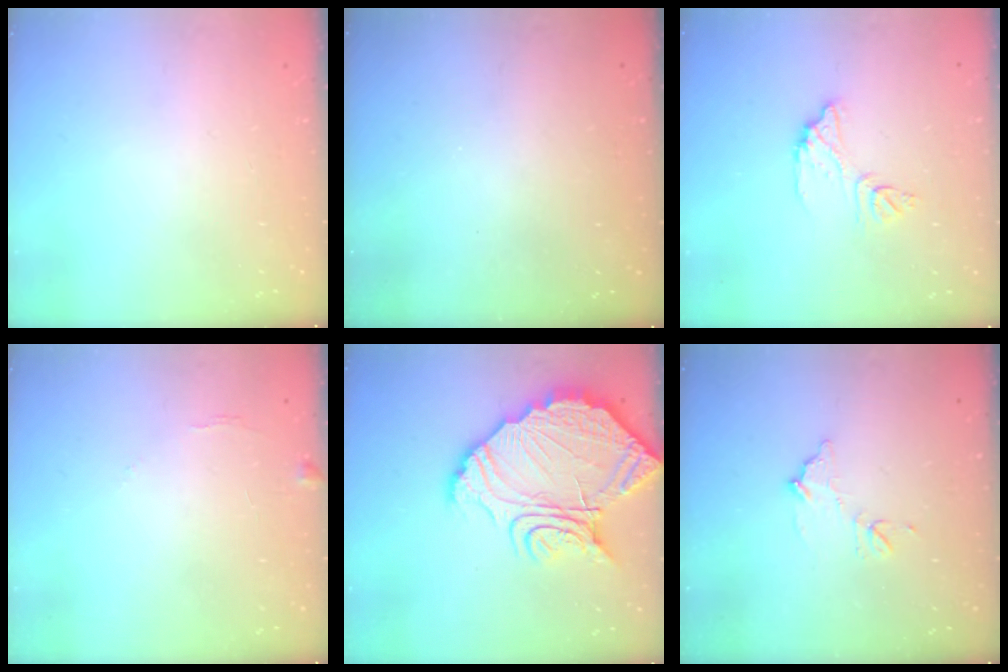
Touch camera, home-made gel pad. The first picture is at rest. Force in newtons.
{"total": 3.3, "press": 3.3, "slide": 0.1}
{"total": 9.5, "press": 9.5, "slide": 0.7}
{"total": 6.5, "press": 6.5, "slide": 0.3}
{"total": 19.1, "press": 19.1, "slide": 1.5}
{"total": 9.2, "press": 9.2, "slide": 0.3}